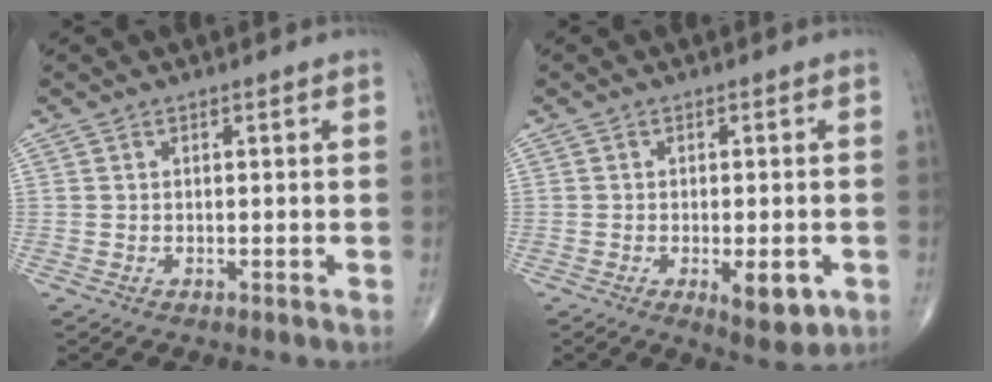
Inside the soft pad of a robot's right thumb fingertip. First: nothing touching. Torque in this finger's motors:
{"motor_torque": [0.70, 0.79, -0.04, -0.08, 0.19]}